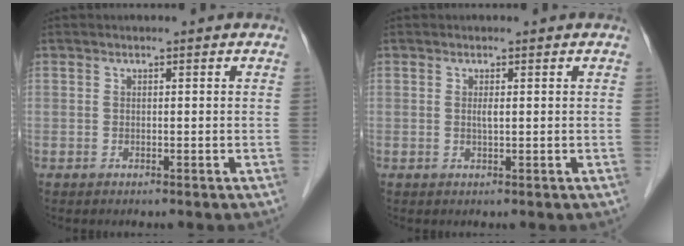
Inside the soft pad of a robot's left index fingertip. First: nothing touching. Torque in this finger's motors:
{"motor_torque": [0.29, 0.20, 0.00, 0.00]}